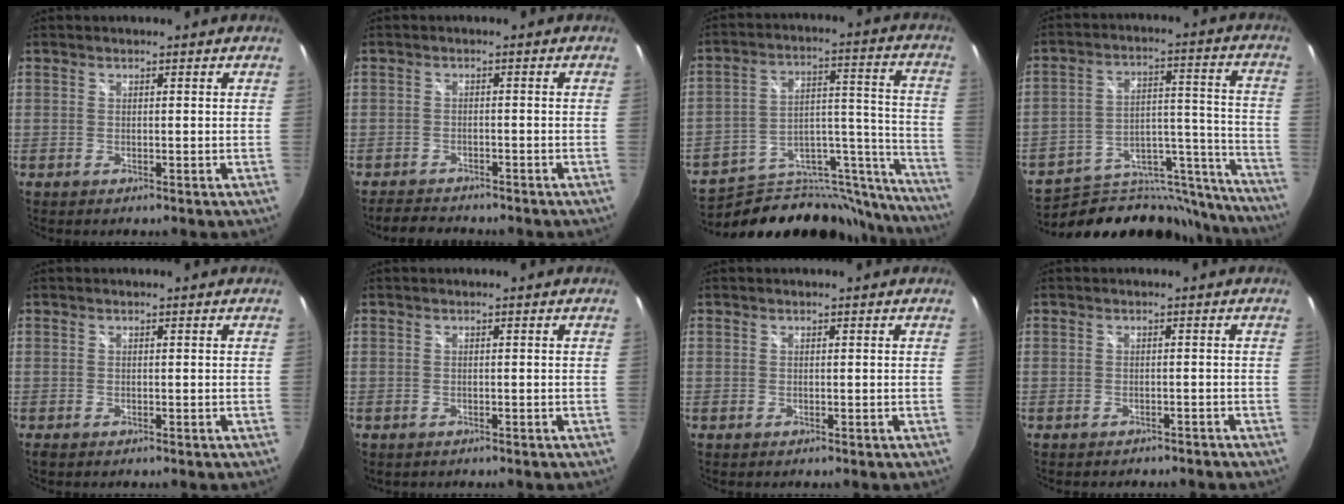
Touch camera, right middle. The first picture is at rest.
{"total": 4.0, "force": [-3.8, 1.1, 0.6], "torque": [-0.029, 0.000, -0.064]}
{"total": 26.2, "force": [-22.8, 8.6, 9.7], "torque": [-0.113, 0.044, -0.320]}
{"total": 25.3, "force": [-22.5, 8.1, 8.3], "torque": [-0.108, 0.036, -0.305]}
{"total": 0.0}
{"total": 0.6, "force": [-0.3, 0.5, 0.0], "torque": [-0.003, -0.003, -0.005]}
{"total": 0.0}
{"total": 2.9, "force": [-2.6, 1.0, 0.8], "torque": [-0.016, -0.012, -0.033]}